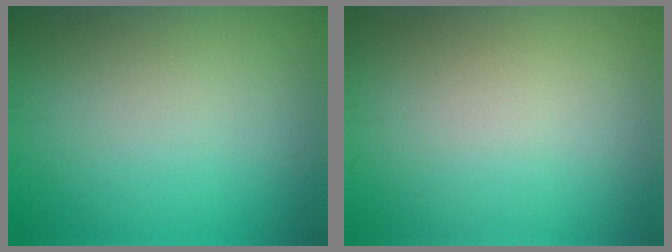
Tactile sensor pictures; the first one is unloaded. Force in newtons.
{"total": 0.0}